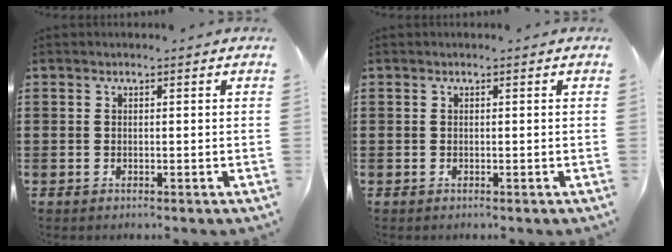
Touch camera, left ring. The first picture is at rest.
{"total": 0.0}